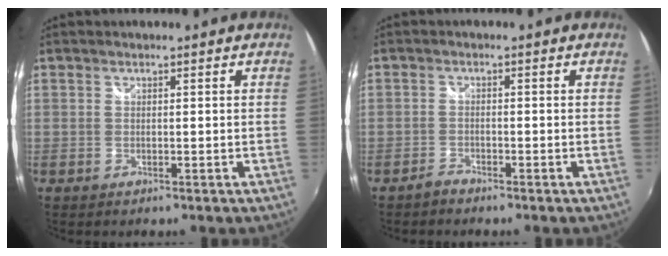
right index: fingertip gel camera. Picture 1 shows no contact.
{"total": 1.7, "force": [-1.7, 0.5, 0.3], "torque": [-0.011, 0.002, -0.032]}